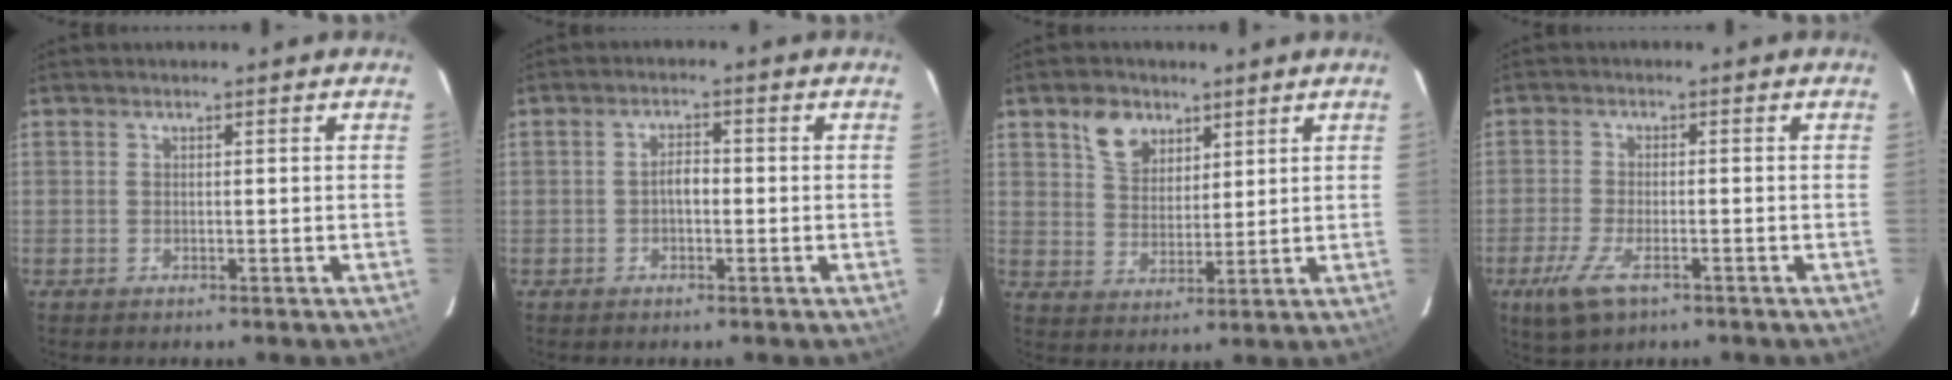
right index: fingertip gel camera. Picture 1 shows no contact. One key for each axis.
{"total": 2.3, "fx": -0.6, "fy": 1.2, "fz": 1.9, "tx": -0.035, "ty": 0.010, "tz": -0.010}
{"total": 7.0, "fx": 4.1, "fy": 4.8, "fz": 3.1, "tx": -0.054, "ty": 0.015, "tz": 0.079}
{"total": 7.4, "fx": -4.1, "fy": 2.9, "fz": 5.4, "tx": -0.135, "ty": -0.019, "tz": -0.076}